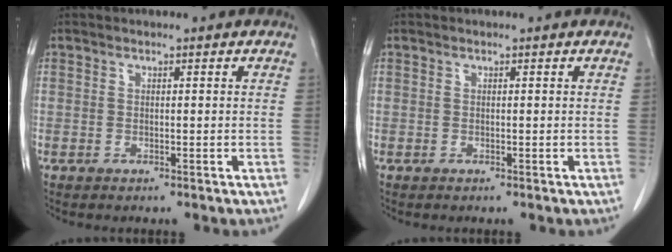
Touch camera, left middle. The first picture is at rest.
{"total": 0.0}